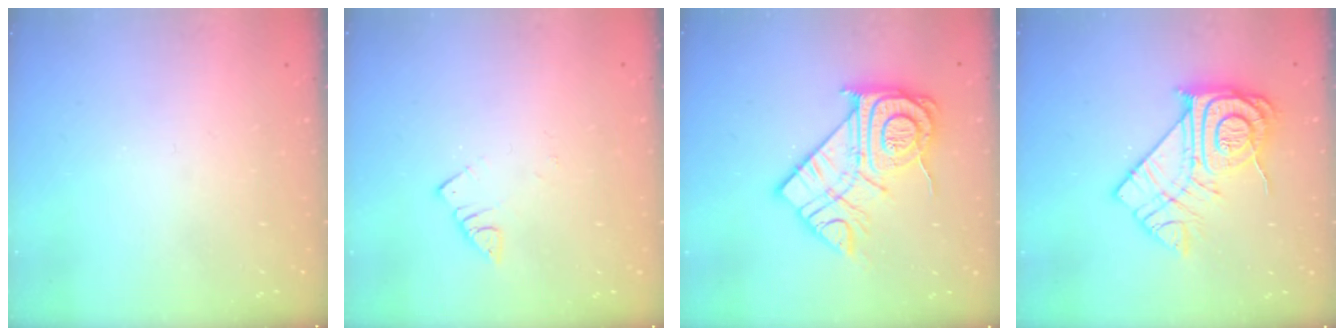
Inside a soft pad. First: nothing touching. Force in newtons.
{"total": 2.4, "press": 2.4, "slide": 0.4}
{"total": 19.5, "press": 19.4, "slide": 1.6}
{"total": 17.0, "press": 16.9, "slide": 1.6}